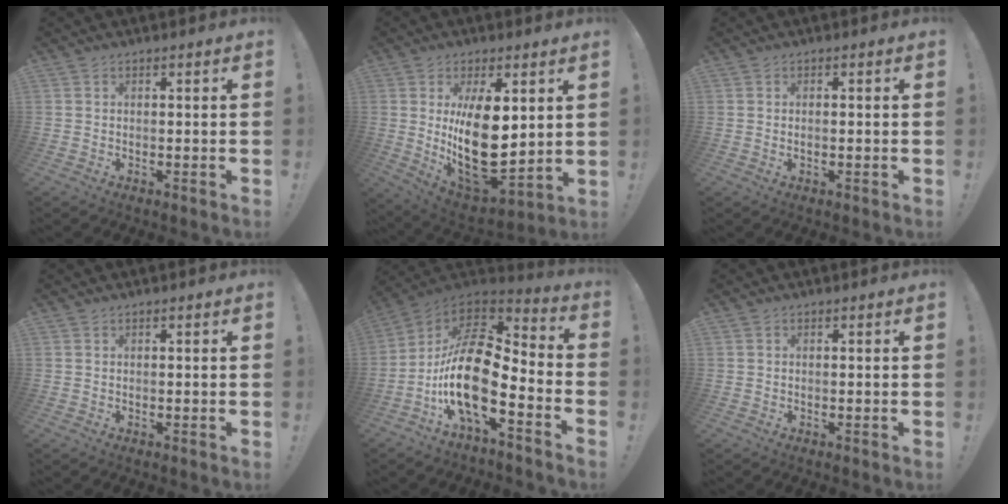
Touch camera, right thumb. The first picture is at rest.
{"total": 19.6, "force": [3.3, 10.3, 16.3], "torque": [-0.279, -0.048, 0.071]}
{"total": 0.8, "force": [0.2, 0.1, 0.8], "torque": [-0.006, -0.003, 0.001]}
{"total": 0.0}
{"total": 20.3, "force": [-4.9, 8.3, 17.8], "torque": [-0.365, 0.020, -0.085]}
{"total": 0.0}